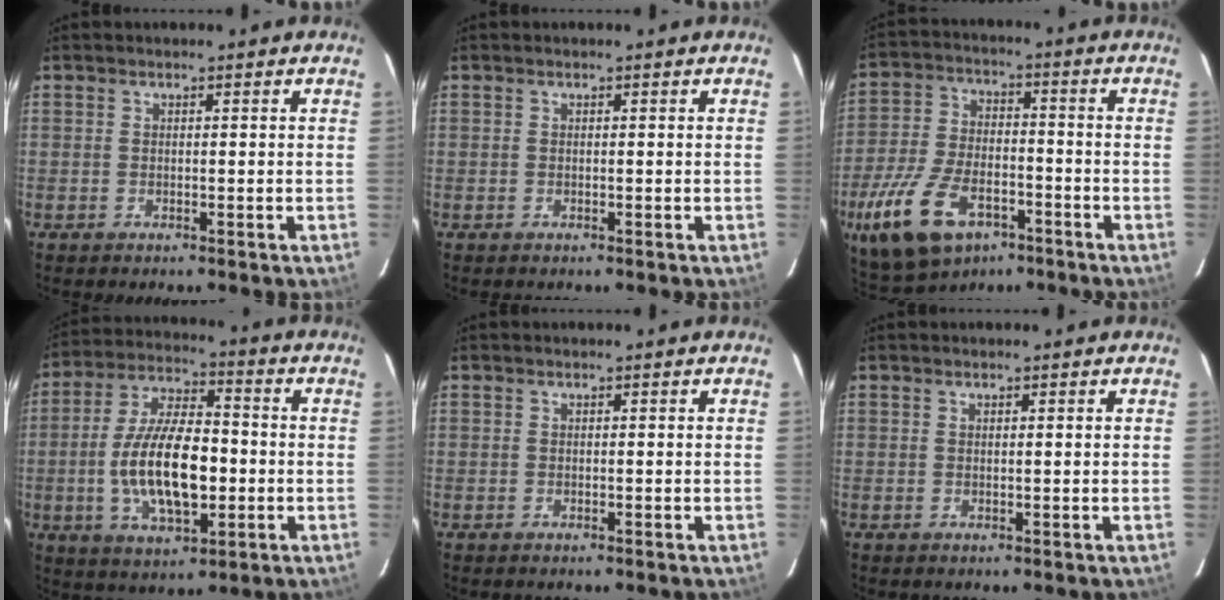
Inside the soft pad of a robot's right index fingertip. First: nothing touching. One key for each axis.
{"total": 0.0}
{"total": 18.3, "fx": -9.5, "fy": 10.3, "fz": 11.8, "tx": -0.266, "ty": -0.022, "tz": -0.164}
{"total": 15.5, "fx": -2.3, "fy": 7.0, "fz": 13.7, "tx": -0.266, "ty": 0.000, "tz": -0.034}
{"total": 0.0}
{"total": 0.5, "fx": 0.4, "fy": -0.1, "fz": 0.3, "tx": -0.006, "ty": 0.000, "tz": 0.007}